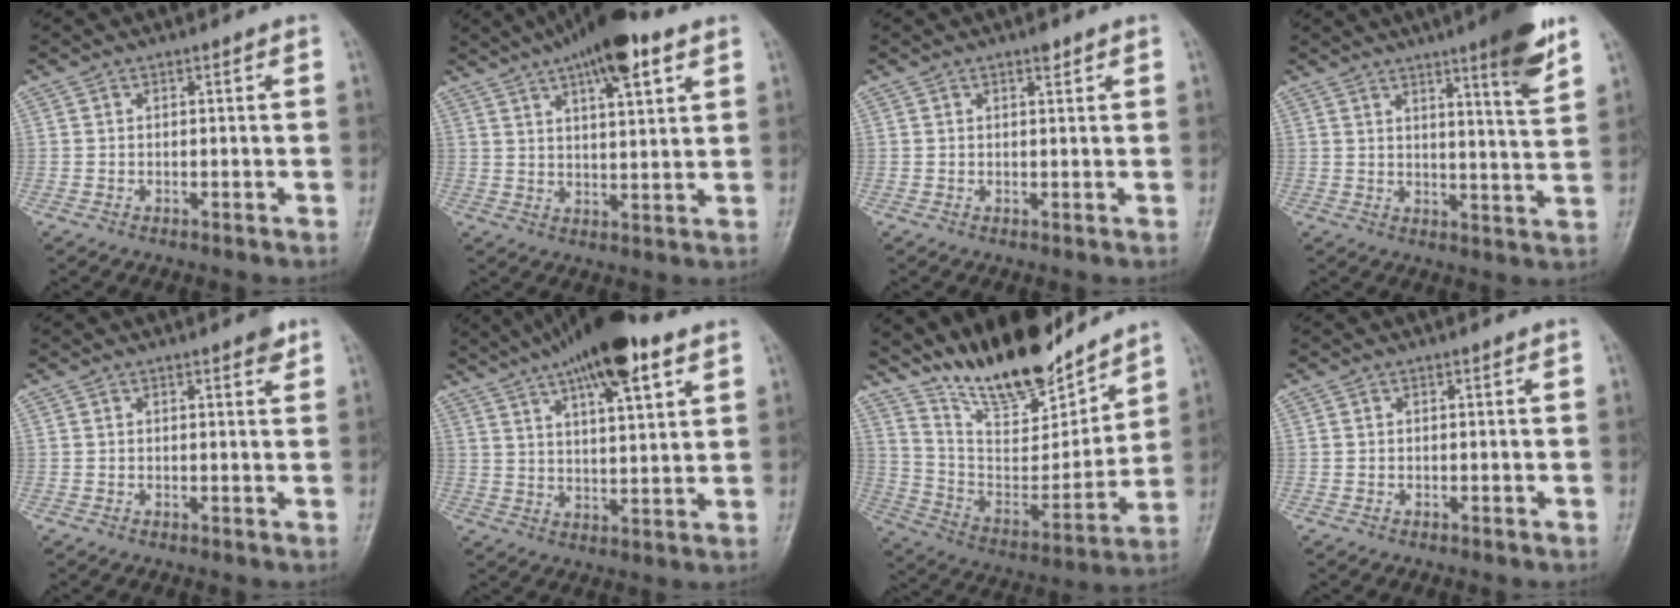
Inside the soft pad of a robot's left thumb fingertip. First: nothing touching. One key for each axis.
{"total": 13.4, "fx": 7.8, "fy": 4.0, "fz": 10.2, "tx": -0.143, "ty": -0.015, "tz": 0.120}
{"total": 1.4, "fx": 1.0, "fy": 0.4, "fz": 0.9, "tx": -0.011, "ty": -0.005, "tz": 0.015}
{"total": 10.6, "fx": 6.6, "fy": 0.9, "fz": 8.3, "tx": -0.106, "ty": -0.040, "tz": 0.090}
{"total": 2.1, "fx": 1.3, "fy": 0.7, "fz": 1.5, "tx": -0.016, "ty": -0.005, "tz": 0.014}
{"total": 16.9, "fx": 10.1, "fy": 4.7, "fz": 12.6, "tx": -0.194, "ty": -0.019, "tz": 0.163}
{"total": 19.6, "fx": 16.5, "fy": 5.7, "fz": 8.9, "tx": -0.106, "ty": -0.104, "tz": 0.295}
{"total": 0.0}